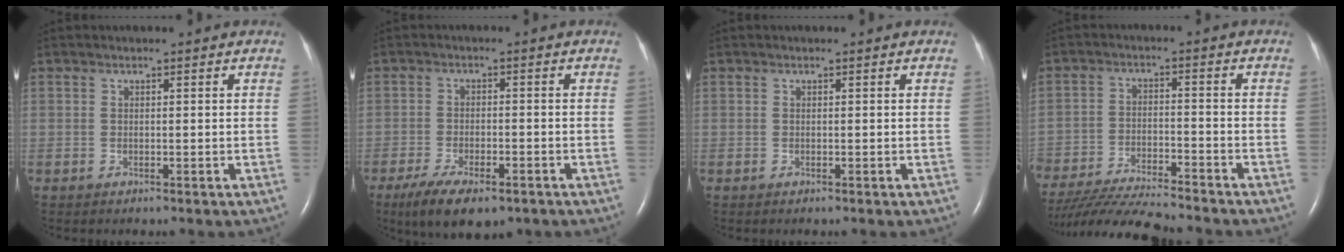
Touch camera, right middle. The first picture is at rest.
{"total": 9.4, "force": [-6.4, 3.4, 5.9], "torque": [-0.098, -0.012, -0.098]}
{"total": 0.0}
{"total": 15.7, "force": [-14.4, 1.1, 6.2], "torque": [-0.117, -0.029, -0.237]}